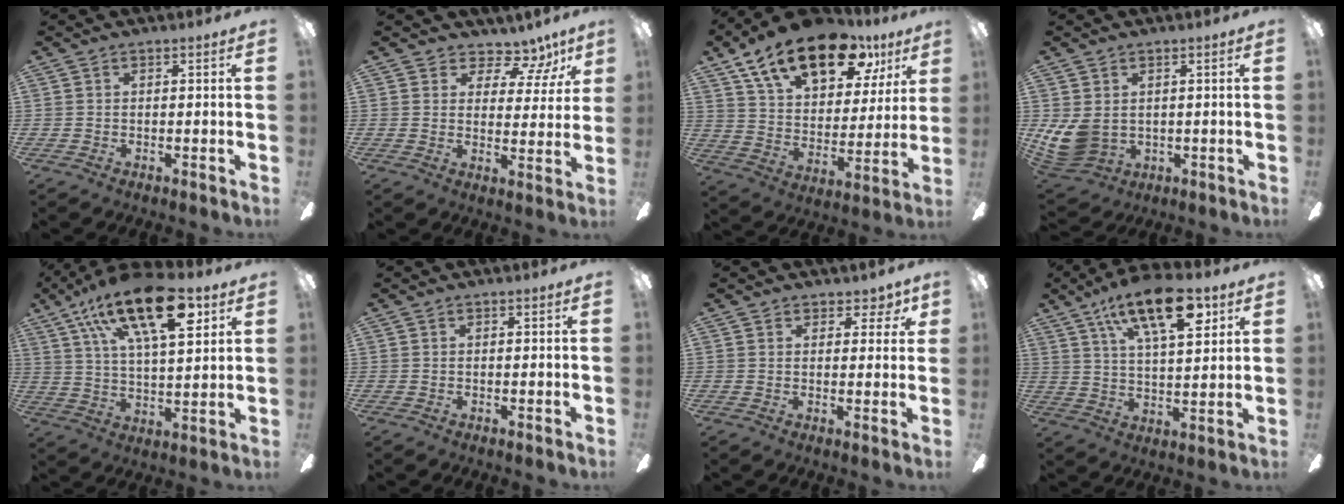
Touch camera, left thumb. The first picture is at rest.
{"total": 7.7, "force": [5.7, 4.1, 3.2], "torque": [-0.037, -0.043, 0.101]}
{"total": 20.6, "force": [13.2, 10.1, 12.1], "torque": [-0.197, -0.070, 0.227]}
{"total": 8.3, "force": [-1.0, 6.3, 5.2], "torque": [-0.128, -0.002, -0.015]}
{"total": 21.9, "force": [11.2, 8.3, 16.9], "torque": [-0.284, -0.039, 0.181]}
{"total": 0.0}
{"total": 3.4, "force": [1.9, 2.4, 1.6], "torque": [-0.002, -0.003, 0.029]}
{"total": 17.9, "force": [9.1, 7.0, 13.7], "torque": [-0.217, -0.028, 0.148]}